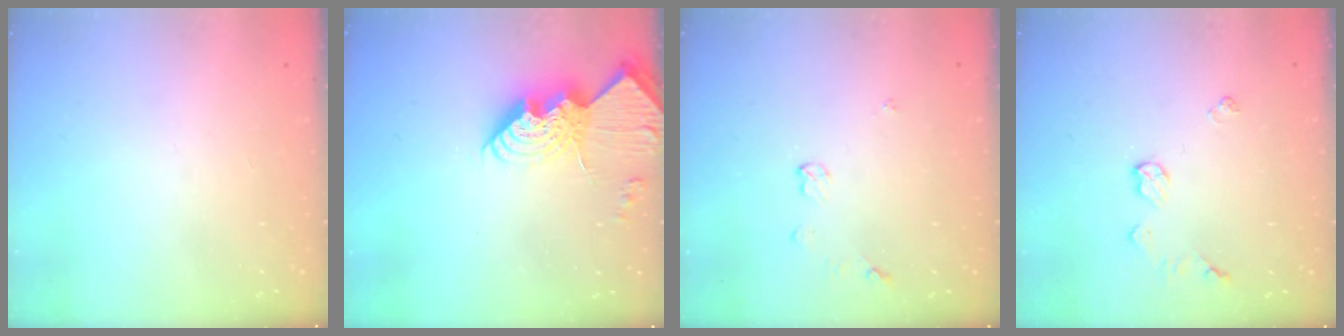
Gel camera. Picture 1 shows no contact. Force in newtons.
{"total": 14.9, "press": 14.9, "slide": 1.2}
{"total": 3.7, "press": 3.7, "slide": 0.5}
{"total": 6.4, "press": 6.4, "slide": 0.3}